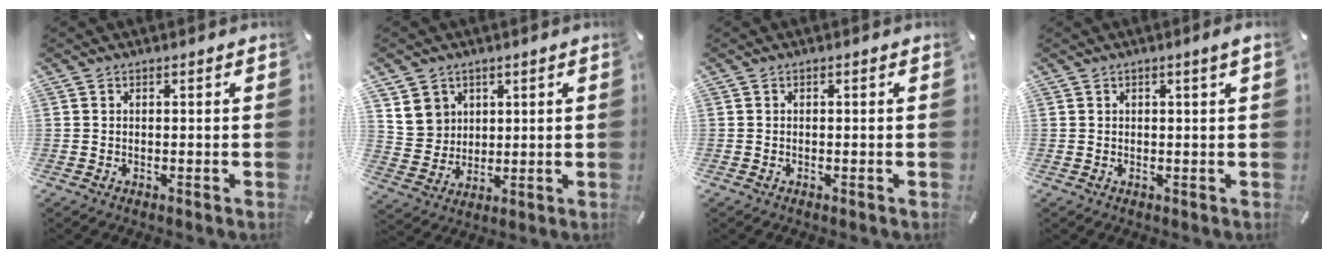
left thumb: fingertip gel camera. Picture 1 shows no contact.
{"total": 7.6, "force": [3.4, 6.8, 0.6], "torque": [-0.017, -0.015, 0.068]}
{"total": 0.0}
{"total": 1.7, "force": [0.6, 0.2, 1.6], "torque": [-0.029, 0.001, 0.009]}